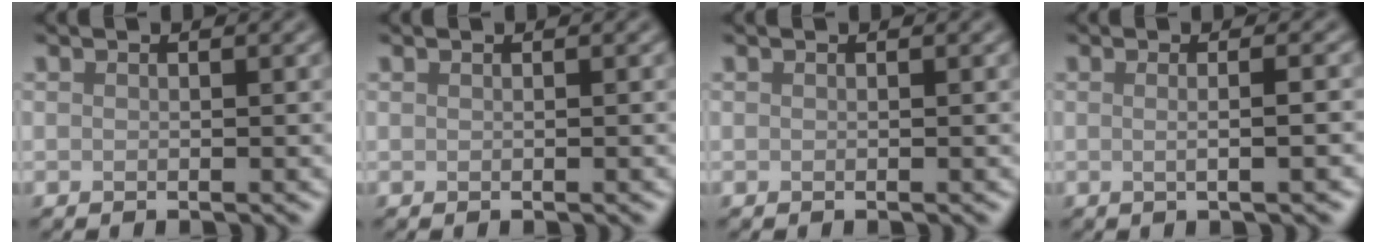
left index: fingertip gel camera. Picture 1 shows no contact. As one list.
[{"total": 0.0}, {"total": 0.0}, {"total": 3.5, "force": [0.2, 1.3, 3.2], "torque": [-0.022, 0.003, -0.020]}]